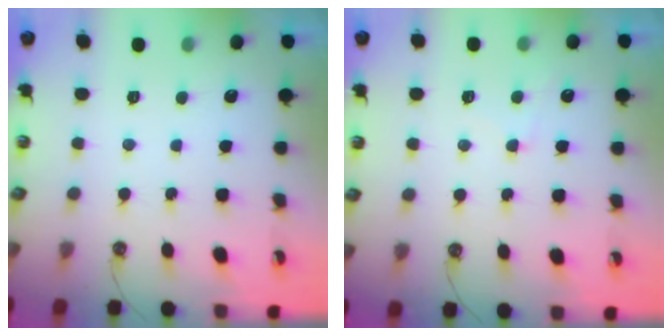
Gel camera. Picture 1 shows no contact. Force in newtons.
{"total": 4.6, "press": 4.5, "slide": 0.6}